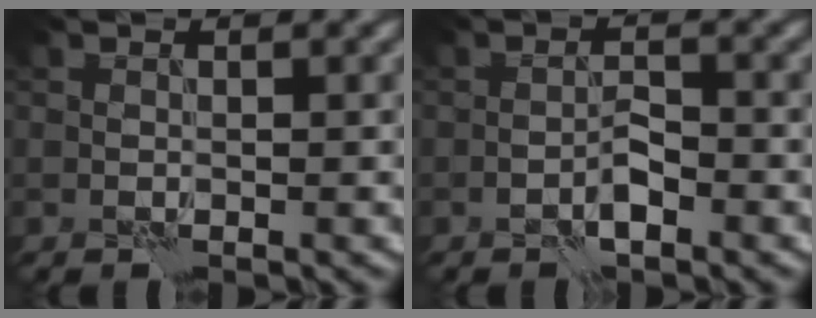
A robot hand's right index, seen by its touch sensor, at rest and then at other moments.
{"total": 1.7, "force": [-1.1, 0.5, 1.2], "torque": [-0.022, 0.006, -0.023]}